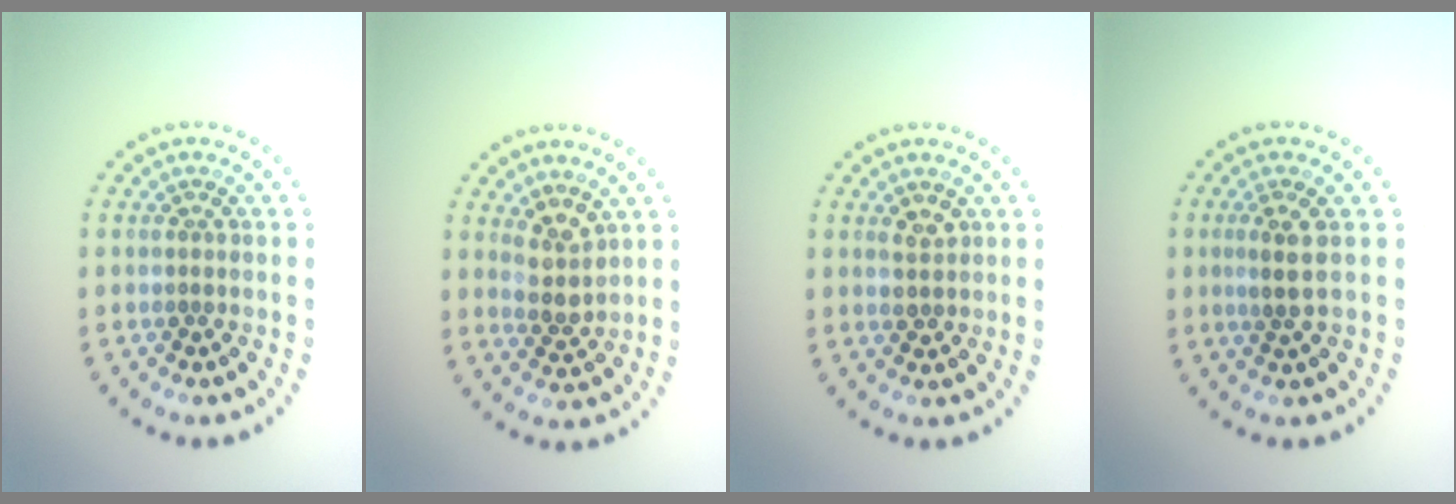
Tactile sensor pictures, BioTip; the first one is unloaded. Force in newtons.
{"total": 2.3, "press": 2.0, "slide": 1.1}
{"total": 1.4, "press": 1.4, "slide": 0.2}
{"total": 1.8, "press": 1.6, "slide": 0.9}